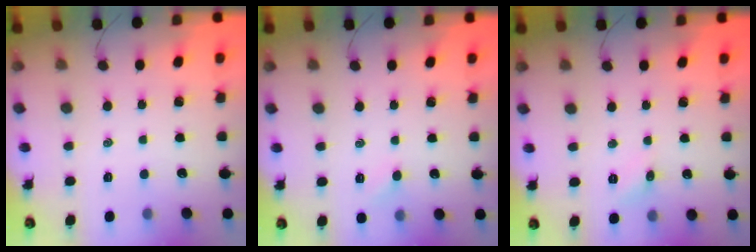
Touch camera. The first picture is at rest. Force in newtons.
{"total": 2.5, "press": 2.4, "slide": 0.7}
{"total": 4.3, "press": 4.0, "slide": 1.4}